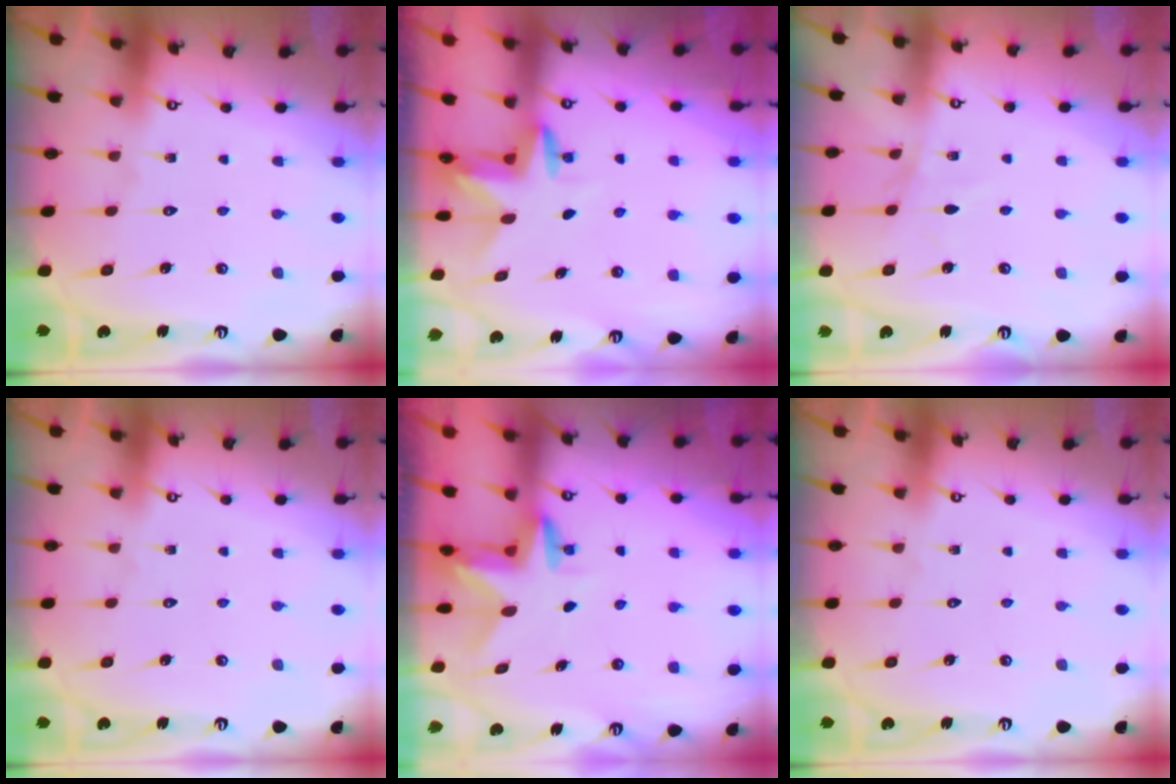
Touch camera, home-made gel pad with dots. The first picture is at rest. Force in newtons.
{"total": 3.4, "press": 3.4, "slide": 0.3}
{"total": 2.9, "press": 2.8, "slide": 0.4}
{"total": 0.0}
{"total": 3.1, "press": 3.1, "slide": 0.2}
{"total": 0.0}